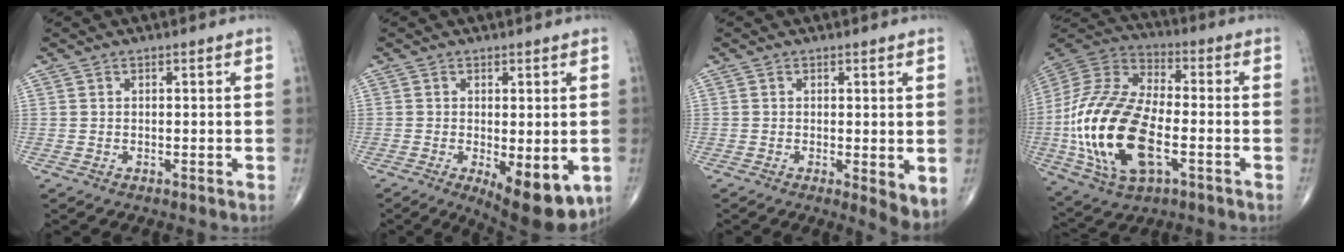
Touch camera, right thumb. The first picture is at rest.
{"total": 10.9, "force": [-3.4, 4.2, 9.5], "torque": [-0.121, -0.022, -0.038]}
{"total": 4.5, "force": [-0.4, 1.4, 4.2], "torque": [-0.060, -0.015, -0.008]}
{"total": 24.1, "force": [-5.3, 12.2, 20.1], "torque": [-0.424, 0.010, -0.093]}